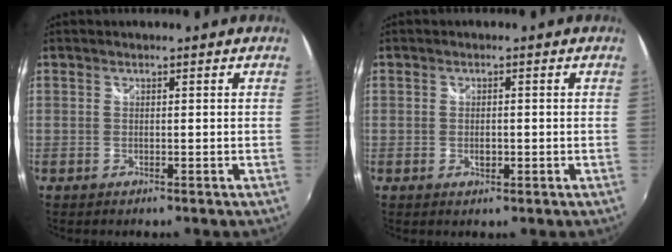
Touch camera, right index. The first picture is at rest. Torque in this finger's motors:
{"motor_torque": [-0.20, 0.18, -0.02, -0.02]}